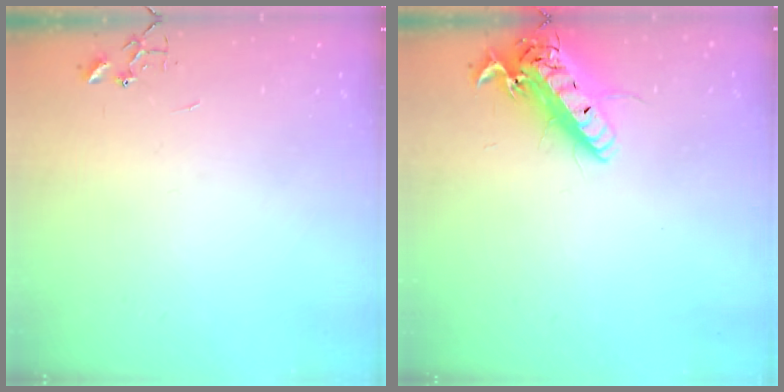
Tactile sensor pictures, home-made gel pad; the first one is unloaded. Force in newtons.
{"total": 17.4, "press": 16.9, "slide": 4.1}